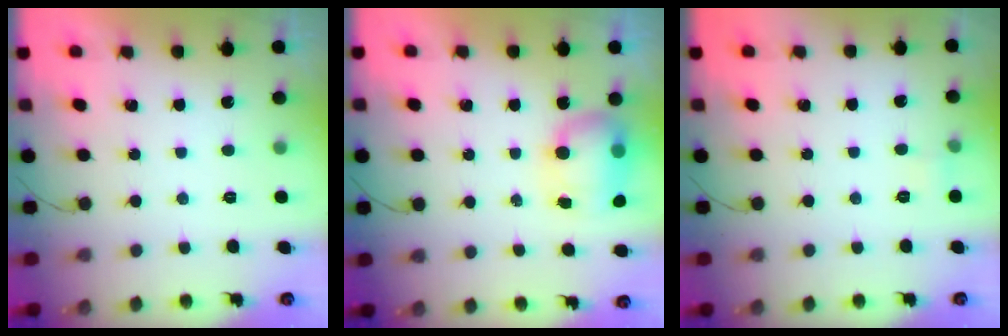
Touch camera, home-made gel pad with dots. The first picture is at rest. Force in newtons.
{"total": 11.7, "press": 9.3, "slide": 7.1}
{"total": 3.0, "press": 2.8, "slide": 1.0}